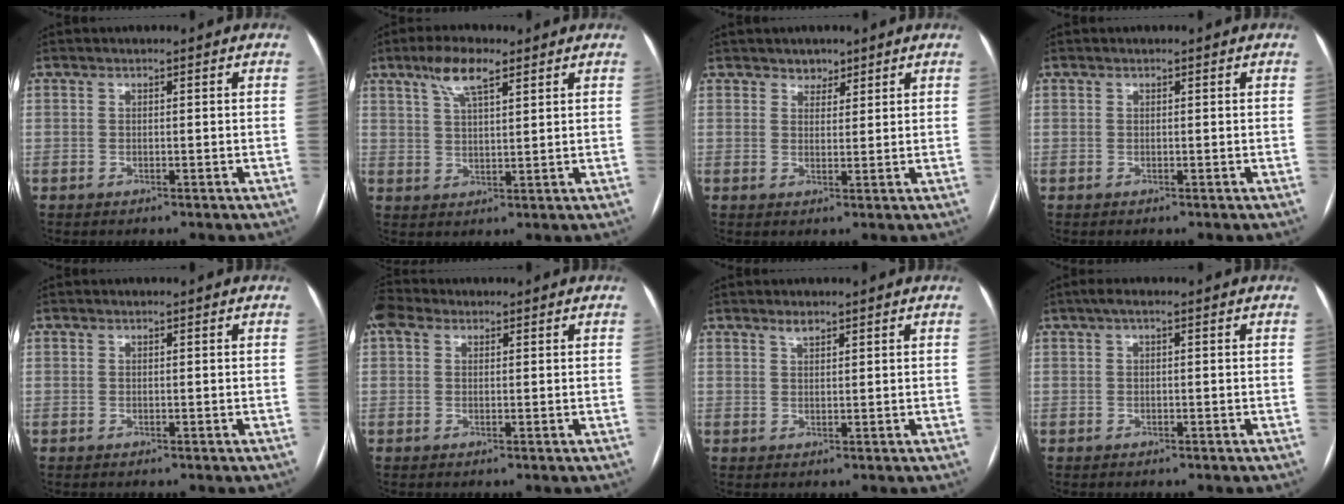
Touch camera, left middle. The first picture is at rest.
{"total": 6.2, "force": [3.9, 1.4, 4.6], "torque": [-0.096, 0.009, 0.073]}
{"total": 2.2, "force": [1.7, 1.3, 0.2], "torque": [-0.001, -0.003, 0.025]}
{"total": 0.0}
{"total": 0.0}
{"total": 3.3, "force": [1.8, 2.3, 1.6], "torque": [-0.041, 0.031, 0.037]}
{"total": 1.3, "force": [1.1, 0.4, 0.6], "torque": [-0.015, -0.001, 0.021]}
{"total": 1.5, "force": [0.6, 0.3, 1.4], "torque": [-0.023, 0.008, 0.006]}